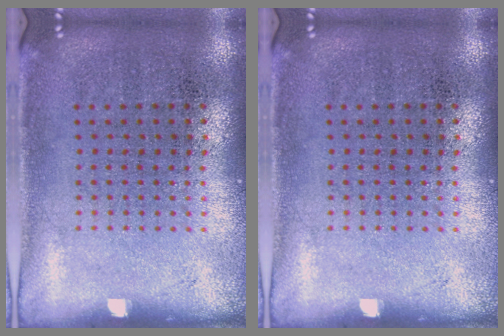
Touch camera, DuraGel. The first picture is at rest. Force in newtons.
{"total": 0.0}